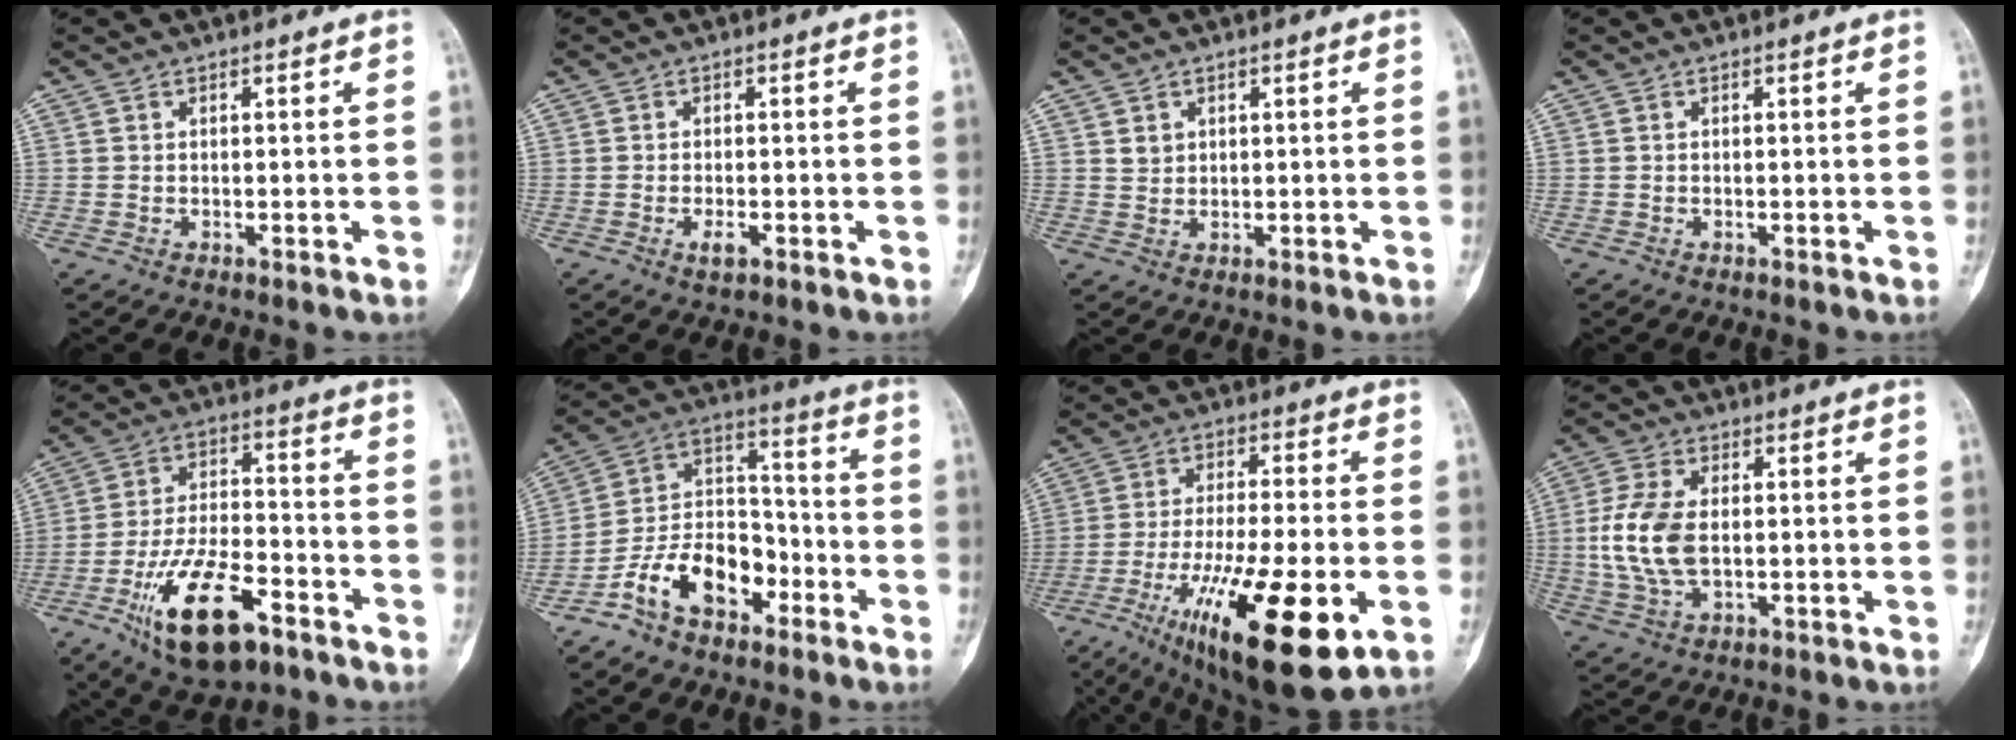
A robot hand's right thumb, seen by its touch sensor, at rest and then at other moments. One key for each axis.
{"total": 2.4, "fx": -1.0, "fy": 1.0, "fz": 1.9, "tx": -0.031, "ty": 0.003, "tz": -0.016}
{"total": 1.9, "fx": 0.9, "fy": 1.6, "fz": 0.6, "tx": -0.001, "ty": -0.006, "tz": 0.017}
{"total": 0.0}
{"total": 17.6, "fx": -9.1, "fy": 7.7, "fz": 12.9, "tx": -0.217, "ty": 0.053, "tz": -0.149}
{"total": 14.2, "fx": -7.6, "fy": 8.7, "fz": 8.2, "tx": -0.122, "ty": 0.079, "tz": -0.147}
{"total": 22.5, "fx": -8.5, "fy": 6.2, "fz": 19.9, "tx": -0.335, "ty": -0.007, "tz": -0.129}
{"total": 10.4, "fx": -0.3, "fy": 5.9, "fz": 8.6, "tx": -0.192, "ty": 0.005, "tz": -0.007}